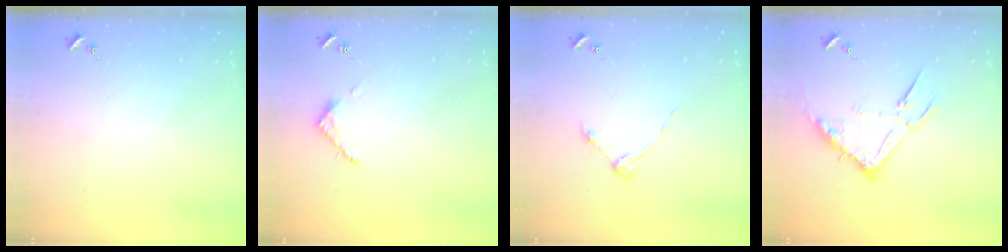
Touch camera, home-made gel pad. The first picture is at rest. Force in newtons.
{"total": 3.5, "press": 3.5, "slide": 0.3}
{"total": 3.7, "press": 3.7, "slide": 0.4}
{"total": 13.8, "press": 13.8, "slide": 0.8}